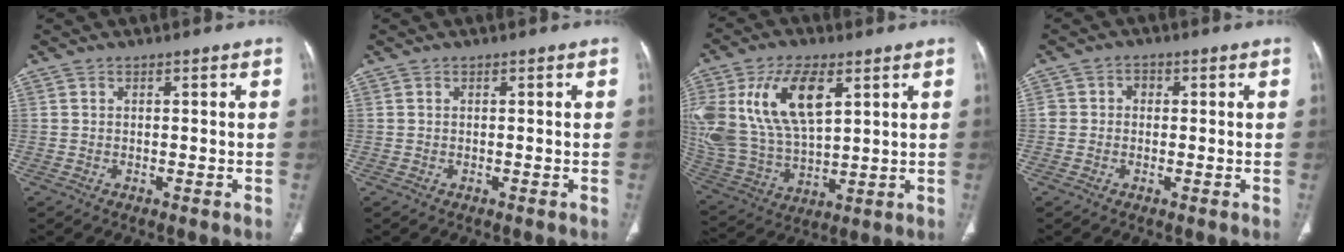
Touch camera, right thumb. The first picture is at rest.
{"total": 0.0}
{"total": 22.5, "force": [7.8, 11.9, 17.5], "torque": [-0.369, -0.016, 0.156]}
{"total": 2.3, "force": [0.1, 2.1, 0.9], "torque": [0.002, 0.009, -0.003]}